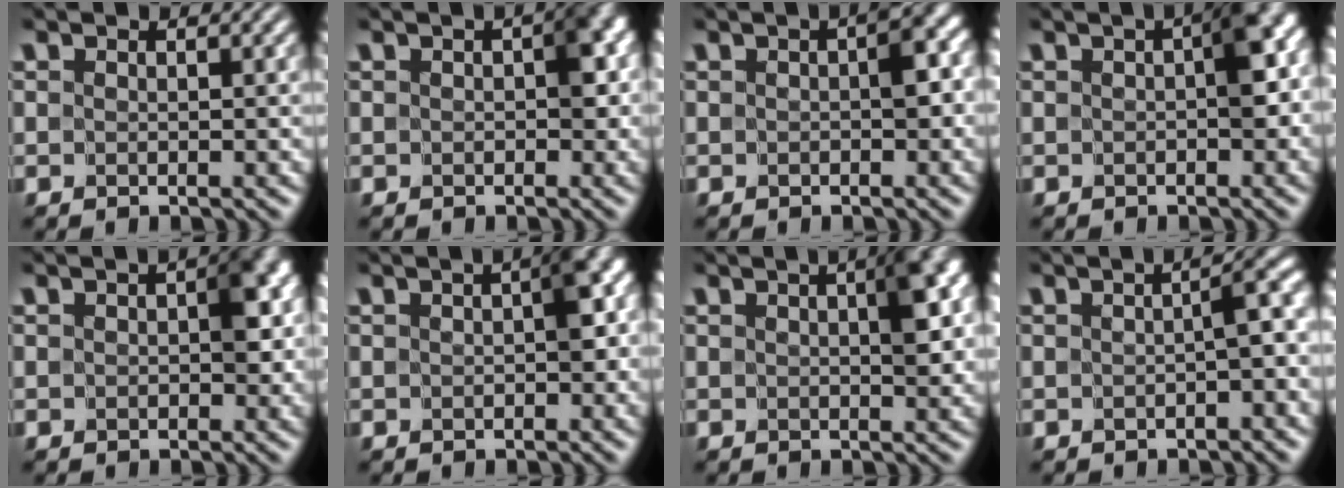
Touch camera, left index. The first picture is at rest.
{"total": 3.0, "force": [0.0, 1.9, 2.3], "torque": [-0.025, 0.001, -0.005]}
{"total": 2.6, "force": [-0.2, 1.3, 2.3], "torque": [-0.028, 0.006, -0.006]}
{"total": 4.2, "force": [0.1, 1.9, 3.8], "torque": [-0.043, 0.010, -0.003]}
{"total": 3.4, "force": [0.0, 2.1, 2.7], "torque": [-0.028, 0.001, -0.005]}
{"total": 3.2, "force": [-0.1, 1.5, 2.8], "torque": [-0.033, 0.007, -0.007]}
{"total": 3.8, "force": [0.8, 1.4, 3.5], "torque": [-0.042, 0.009, 0.007]}
{"total": 2.8, "force": [-0.7, 0.4, 2.7], "torque": [-0.040, 0.013, -0.013]}